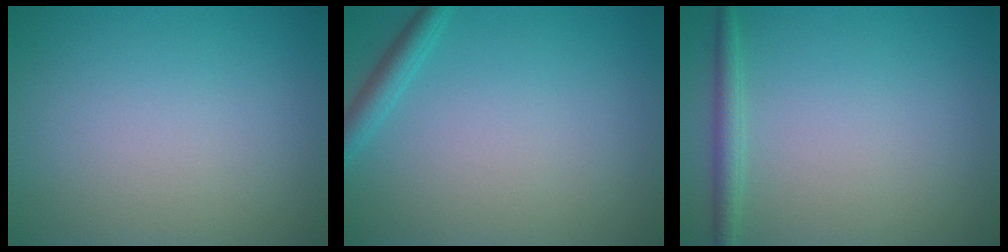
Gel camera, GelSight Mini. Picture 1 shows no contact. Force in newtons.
{"total": 1.8, "press": 1.8, "slide": 0.1}
{"total": 1.7, "press": 1.7, "slide": 0.1}